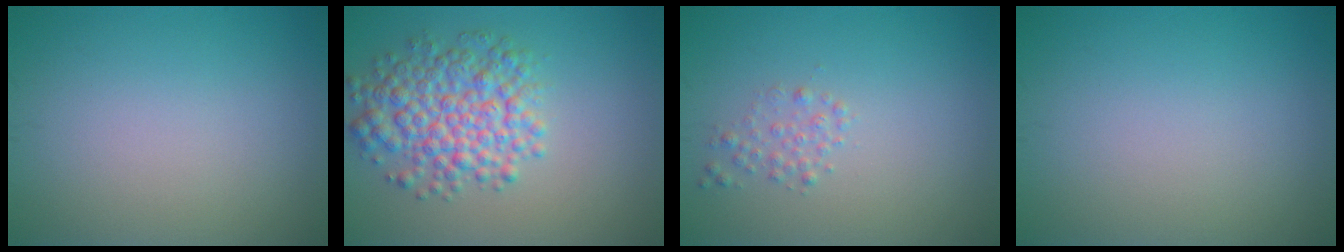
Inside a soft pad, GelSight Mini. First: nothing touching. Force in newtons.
{"total": 5.8, "press": 5.8, "slide": 0.2}
{"total": 1.2, "press": 1.2, "slide": 0.0}
{"total": 0.0}